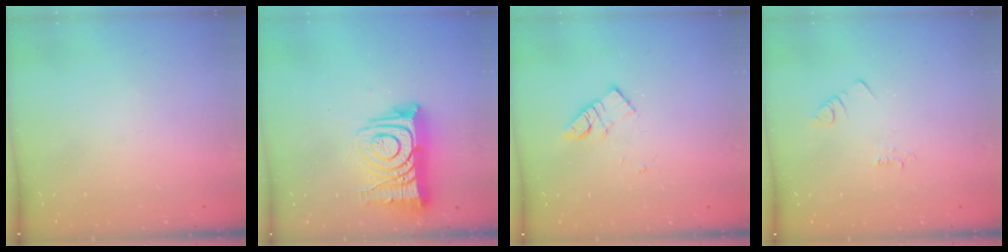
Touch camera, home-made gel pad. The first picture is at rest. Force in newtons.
{"total": 14.2, "press": 14.2, "slide": 1.2}
{"total": 8.1, "press": 8.1, "slide": 0.4}
{"total": 1.9, "press": 1.9, "slide": 0.3}